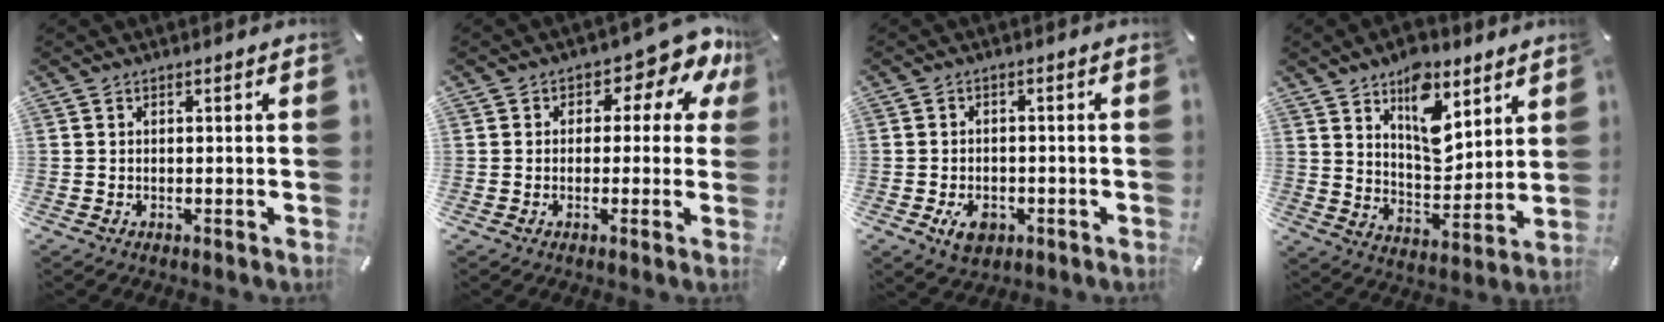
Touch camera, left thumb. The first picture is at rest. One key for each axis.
{"total": 8.7, "fx": 3.1, "fy": 4.9, "fz": 6.4, "tx": -0.078, "ty": -0.023, "tz": 0.050}
{"total": 5.0, "fx": -2.1, "fy": 3.5, "fz": 3.0, "tx": -0.058, "ty": 0.002, "tz": -0.041}
{"total": 14.0, "fx": 8.3, "fy": 7.9, "fz": 8.1, "tx": -0.108, "ty": -0.049, "tz": 0.147}